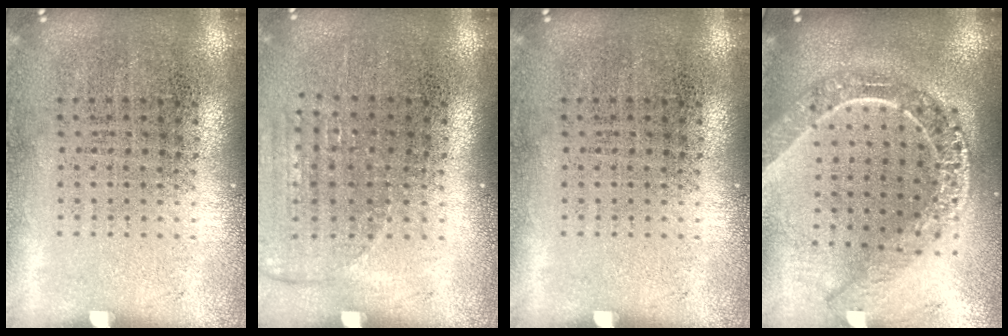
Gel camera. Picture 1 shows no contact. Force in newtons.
{"total": 1.1, "press": 1.1, "slide": 0.4}
{"total": 0.0}
{"total": 2.1, "press": 1.9, "slide": 1.0}